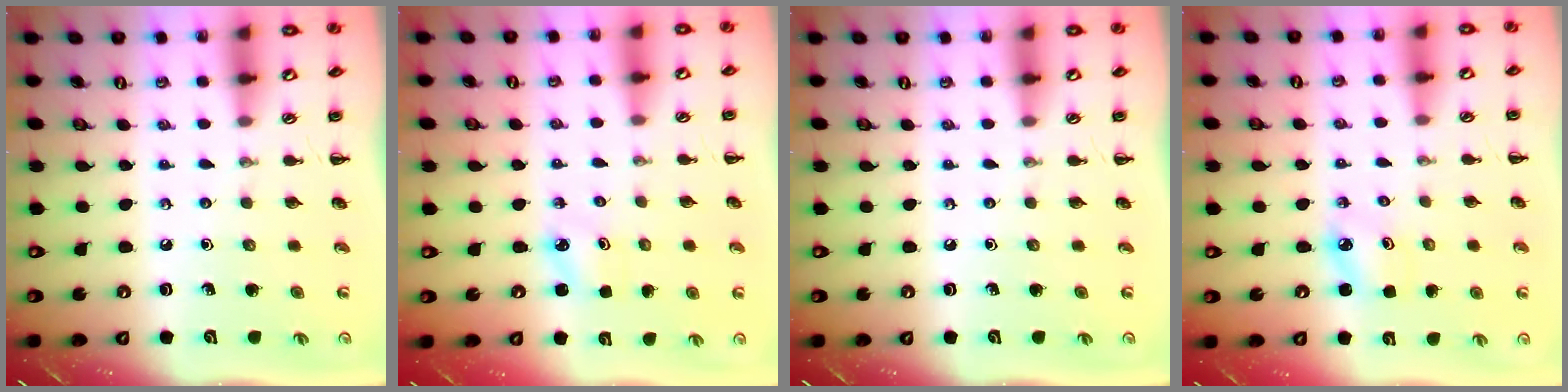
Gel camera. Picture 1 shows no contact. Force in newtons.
{"total": 1.7, "press": 1.7, "slide": 0.2}
{"total": 0.0}
{"total": 2.8, "press": 2.7, "slide": 0.4}